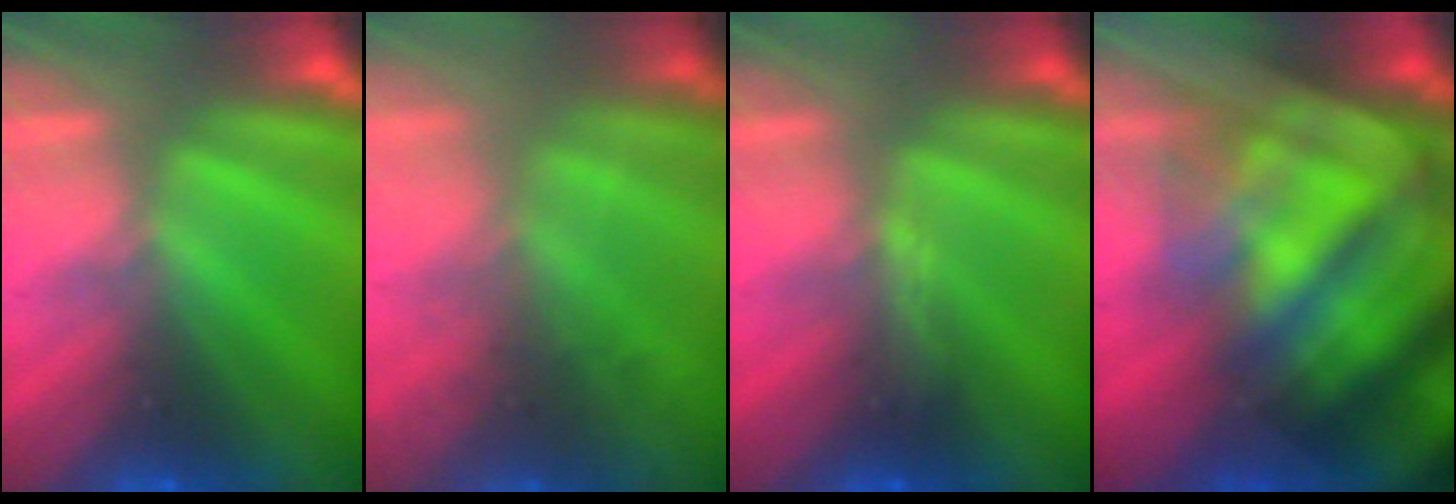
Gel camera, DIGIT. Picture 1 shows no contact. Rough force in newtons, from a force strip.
{"total": 5.8}
{"total": 2.9}
{"total": 7.7}